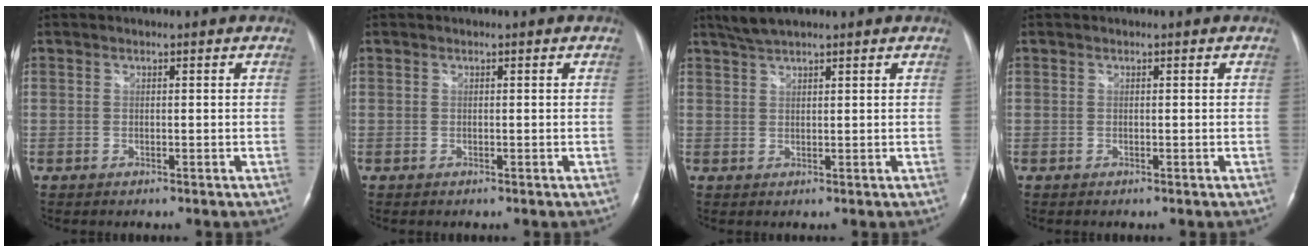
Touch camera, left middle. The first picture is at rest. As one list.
[{"total": 0.0}, {"total": 3.6, "force": [3.1, 0.3, 1.8], "torque": [-0.044, 0.011, 0.061]}, {"total": 0.0}]